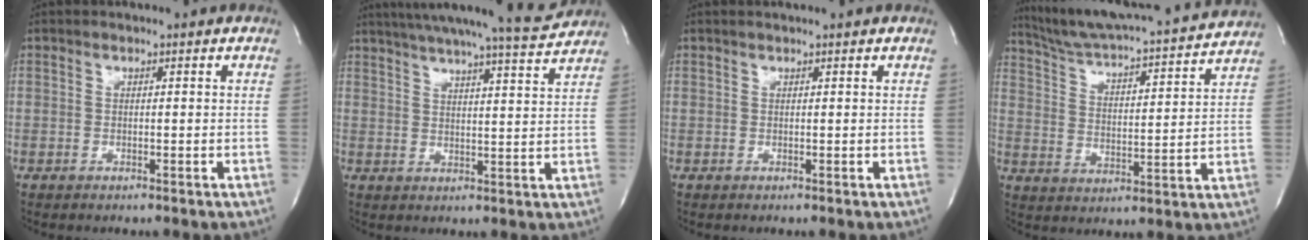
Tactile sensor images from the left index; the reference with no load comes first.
{"total": 14.6, "force": [13.5, -0.4, 5.5], "torque": [-0.092, -0.020, 0.181]}
{"total": 0.9, "force": [0.8, -0.2, 0.4], "torque": [-0.007, 0.007, 0.014]}
{"total": 19.5, "force": [18.3, 0.8, 6.8], "torque": [-0.114, -0.021, 0.261]}